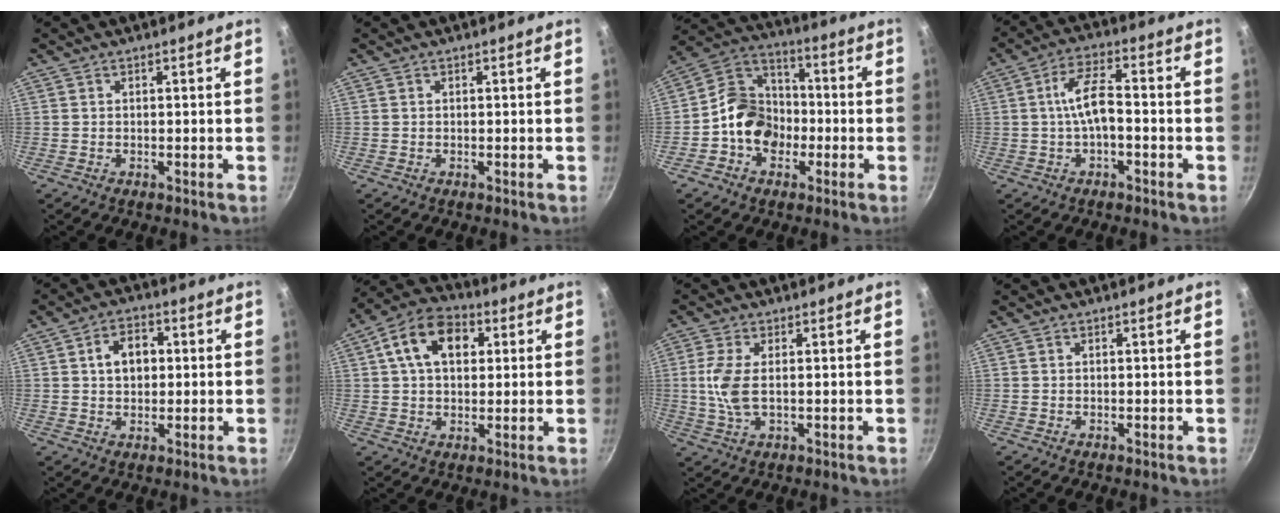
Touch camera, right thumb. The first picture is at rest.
{"total": 0.0}
{"total": 12.2, "force": [-2.8, 9.9, 6.6], "torque": [-0.080, 0.042, -0.069]}
{"total": 6.9, "force": [-1.2, 2.8, 6.2], "torque": [-0.113, 0.031, -0.027]}
{"total": 6.6, "force": [1.1, 4.7, 4.5], "torque": [-0.048, 0.010, 0.015]}
{"total": 12.5, "force": [3.6, 8.4, 8.6], "torque": [-0.123, 0.013, 0.046]}
{"total": 6.5, "force": [0.4, 3.0, 5.8], "torque": [-0.134, 0.001, 0.007]}
{"total": 0.0}